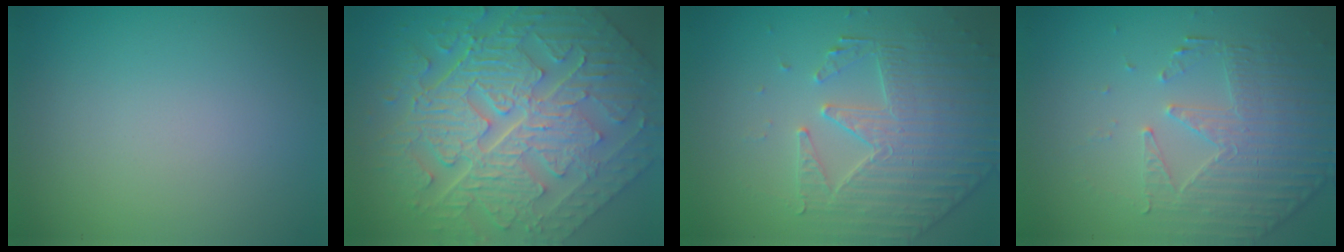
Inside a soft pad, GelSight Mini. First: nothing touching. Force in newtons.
{"total": 11.4, "press": 7.9, "slide": 8.3}
{"total": 4.2, "press": 3.9, "slide": 1.6}
{"total": 4.9, "press": 3.7, "slide": 3.3}